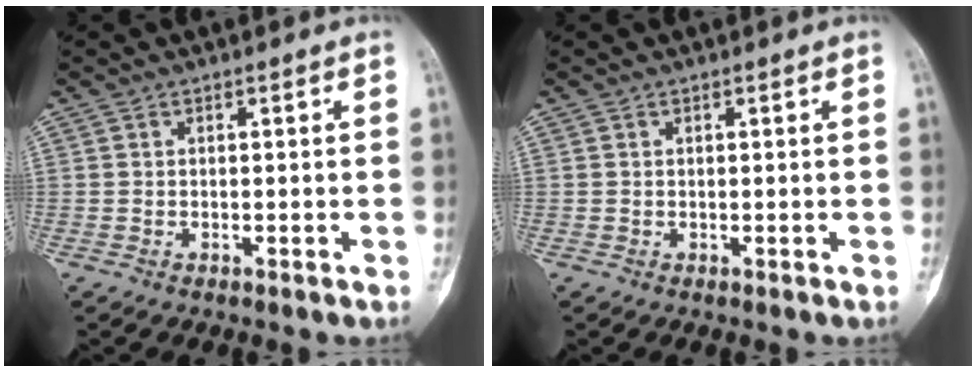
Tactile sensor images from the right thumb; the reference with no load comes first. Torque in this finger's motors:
{"motor_torque": [0.50, 0.33, -0.02, 0.03, 0.06]}